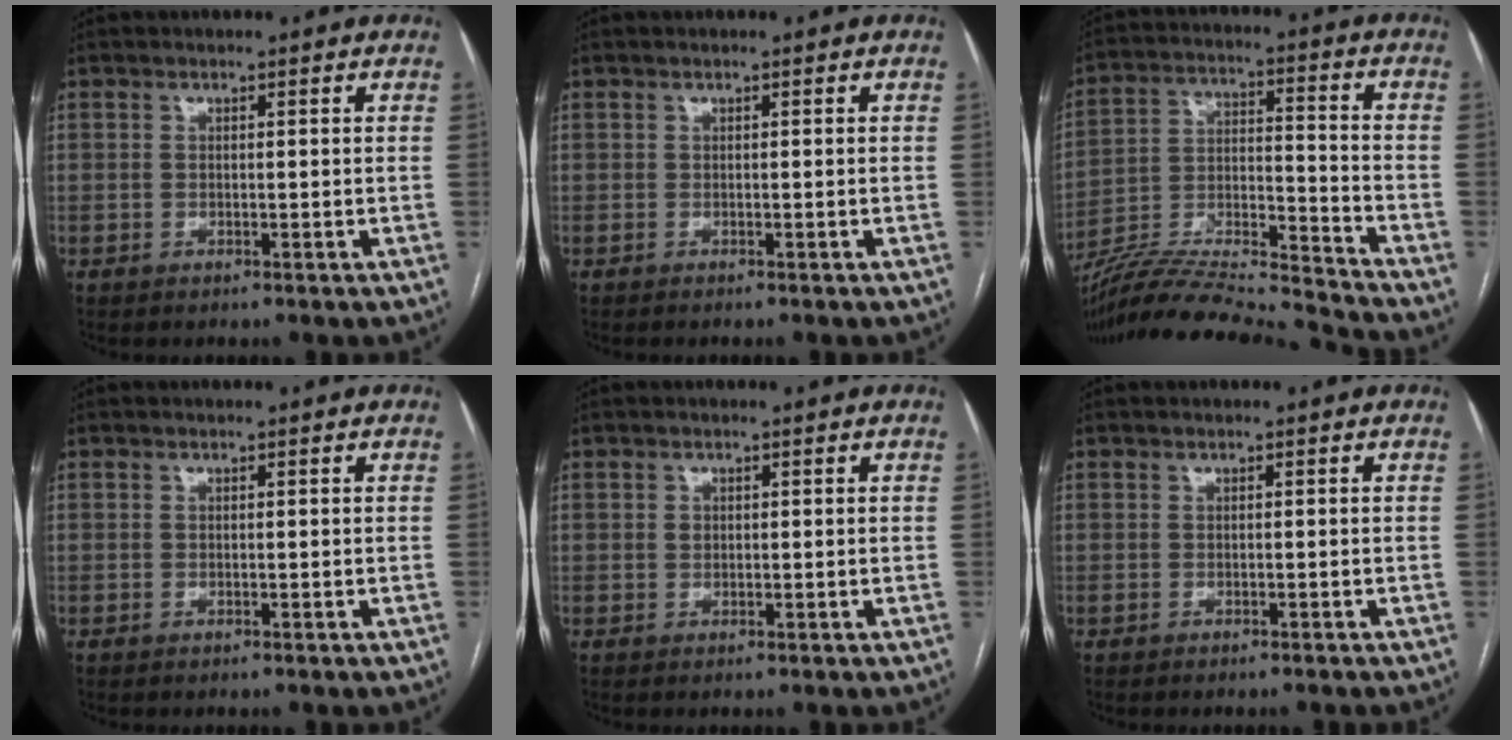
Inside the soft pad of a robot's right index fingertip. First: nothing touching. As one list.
[{"total": 0.9, "force": [-0.8, 0.1, 0.2], "torque": [-0.002, -0.001, -0.013]}, {"total": 19.4, "force": [-18.4, -1.2, 6.2], "torque": [-0.131, 0.001, -0.314]}, {"total": 0.0}, {"total": 1.0, "force": [0.2, 0.9, 0.4], "torque": [-0.008, 0.001, 0.004]}, {"total": 0.9, "force": [-0.9, -0.1, 0.3], "torque": [-0.002, -0.001, -0.011]}]